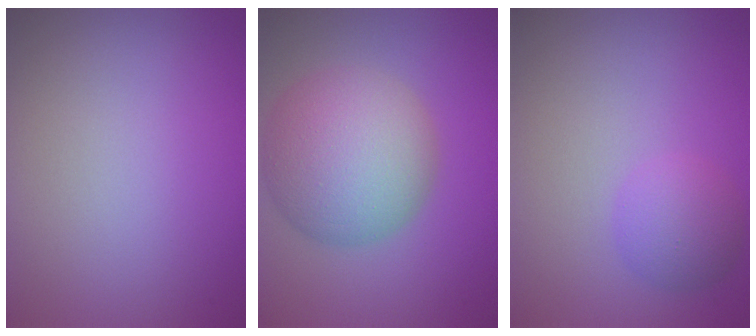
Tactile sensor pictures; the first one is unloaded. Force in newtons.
{"total": 9.0, "press": 9.0, "slide": 0.6}
{"total": 2.8, "press": 2.8, "slide": 0.1}